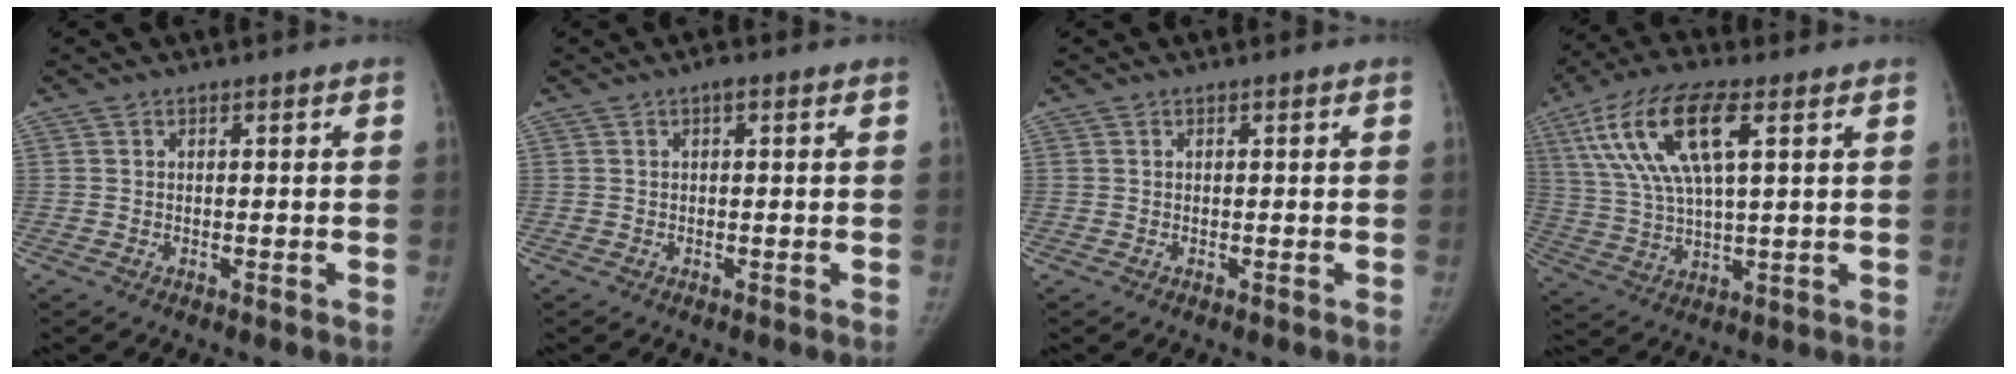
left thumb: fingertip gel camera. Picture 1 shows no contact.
{"total": 1.1, "force": [0.5, 0.4, 0.9], "torque": [-0.010, 0.003, 0.002]}
{"total": 0.0}
{"total": 16.3, "force": [6.2, 5.9, 13.8], "torque": [-0.281, 0.002, 0.116]}